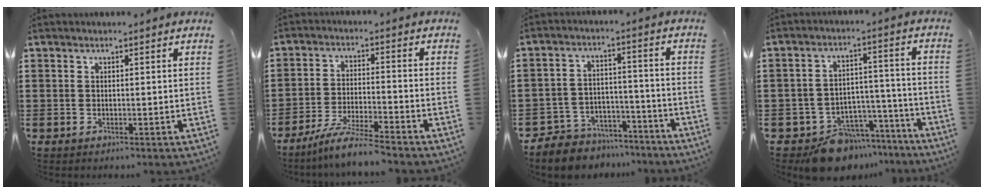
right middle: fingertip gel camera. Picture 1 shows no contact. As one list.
[{"total": 6.3, "force": [-5.7, -0.5, 2.8], "torque": [-0.064, -0.019, -0.109]}, {"total": 6.3, "force": [-6.1, 1.8, -0.1], "torque": [0.003, 0.020, -0.120]}, {"total": 9.5, "force": [-8.5, 3.9, 1.8], "torque": [-0.018, 0.043, -0.153]}]